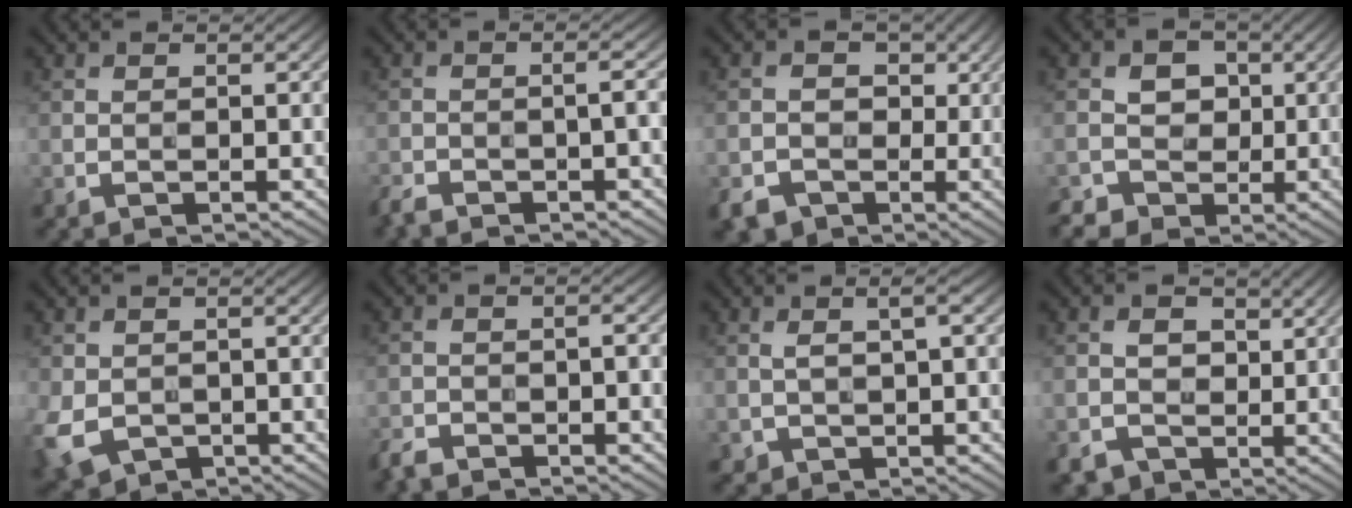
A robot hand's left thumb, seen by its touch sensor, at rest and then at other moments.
{"total": 3.2, "force": [-2.3, 0.6, 2.1], "torque": [-0.034, 0.000, -0.051]}
{"total": 6.0, "force": [-1.5, 5.5, 1.8], "torque": [-0.044, -0.004, -0.039]}
{"total": 5.6, "force": [-1.3, 5.1, 1.9], "torque": [-0.035, 0.009, -0.035]}
{"total": 5.8, "force": [-1.9, 4.5, 3.3], "torque": [-0.090, -0.026, -0.034]}
{"total": 3.6, "force": [-3.0, 1.1, 1.7], "torque": [-0.032, -0.003, -0.063]}
{"total": 3.0, "force": [0.5, 1.4, 2.7], "torque": [-0.060, 0.001, 0.013]}
{"total": 3.6, "force": [-0.3, 3.4, 1.2], "torque": [-0.026, 0.001, -0.006]}